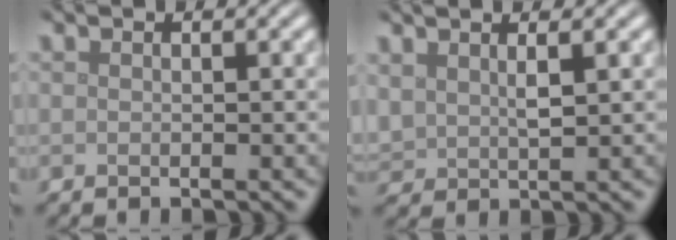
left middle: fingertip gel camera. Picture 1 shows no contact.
{"total": 2.0, "force": [1.3, 0.7, 1.3], "torque": [-0.034, -0.002, 0.030]}